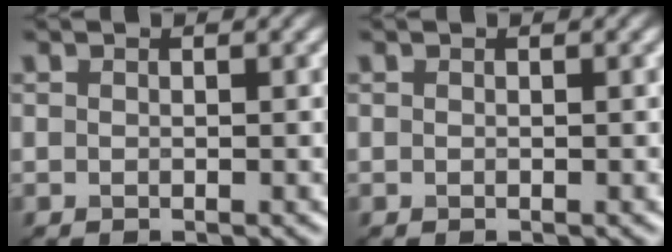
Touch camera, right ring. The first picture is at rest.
{"total": 0.0}